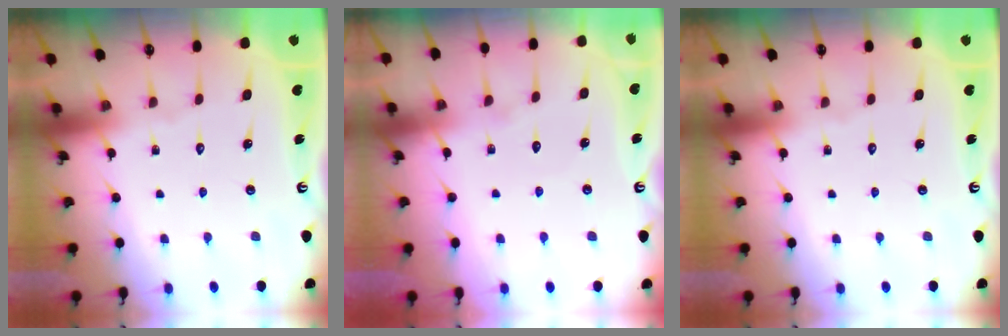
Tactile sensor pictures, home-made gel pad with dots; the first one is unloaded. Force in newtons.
{"total": 3.5, "press": 3.5, "slide": 0.4}
{"total": 0.0}